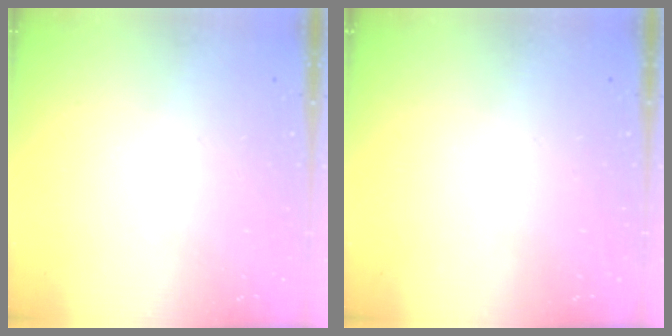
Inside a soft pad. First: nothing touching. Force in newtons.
{"total": 0.0}